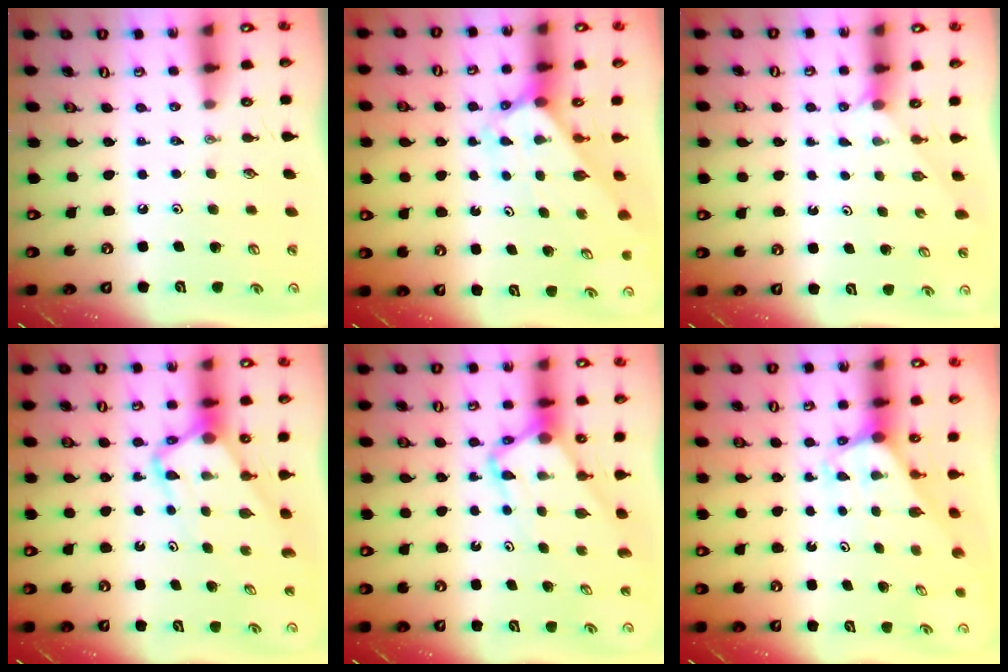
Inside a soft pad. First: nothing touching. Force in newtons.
{"total": 3.0, "press": 2.9, "slide": 0.4}
{"total": 1.2, "press": 1.2, "slide": 0.1}
{"total": 5.6, "press": 5.6, "slide": 0.5}
{"total": 5.6, "press": 5.6, "slide": 0.5}
{"total": 2.0, "press": 2.0, "slide": 0.1}